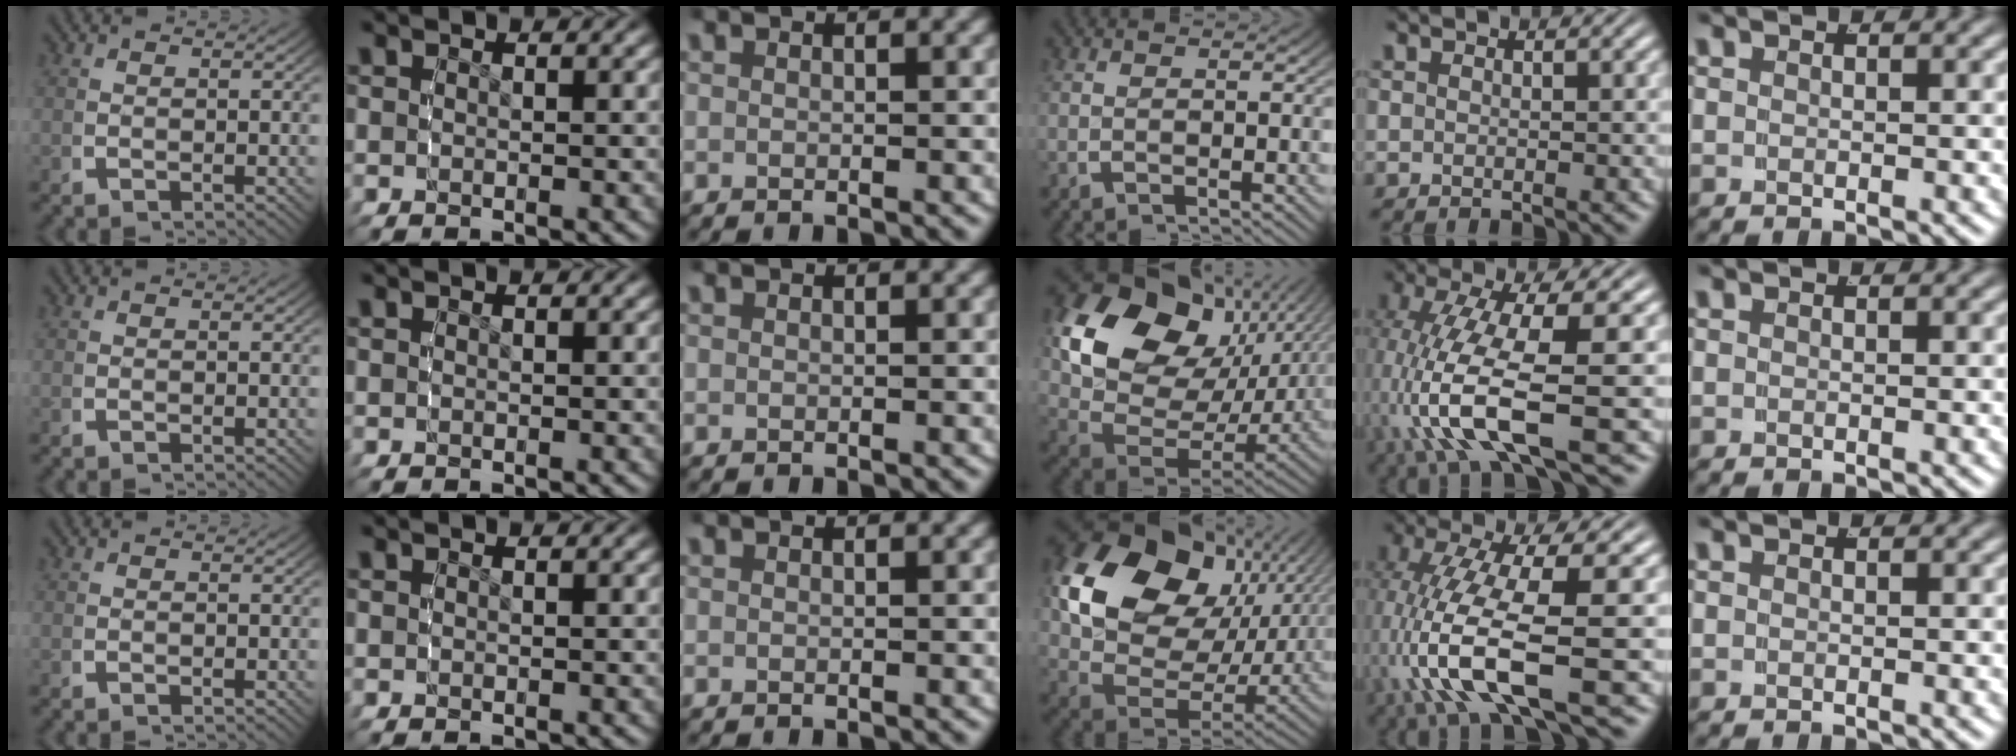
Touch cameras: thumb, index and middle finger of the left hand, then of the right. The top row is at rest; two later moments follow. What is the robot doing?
{"motion": "grasp_and_lifting", "object": "bowl"}